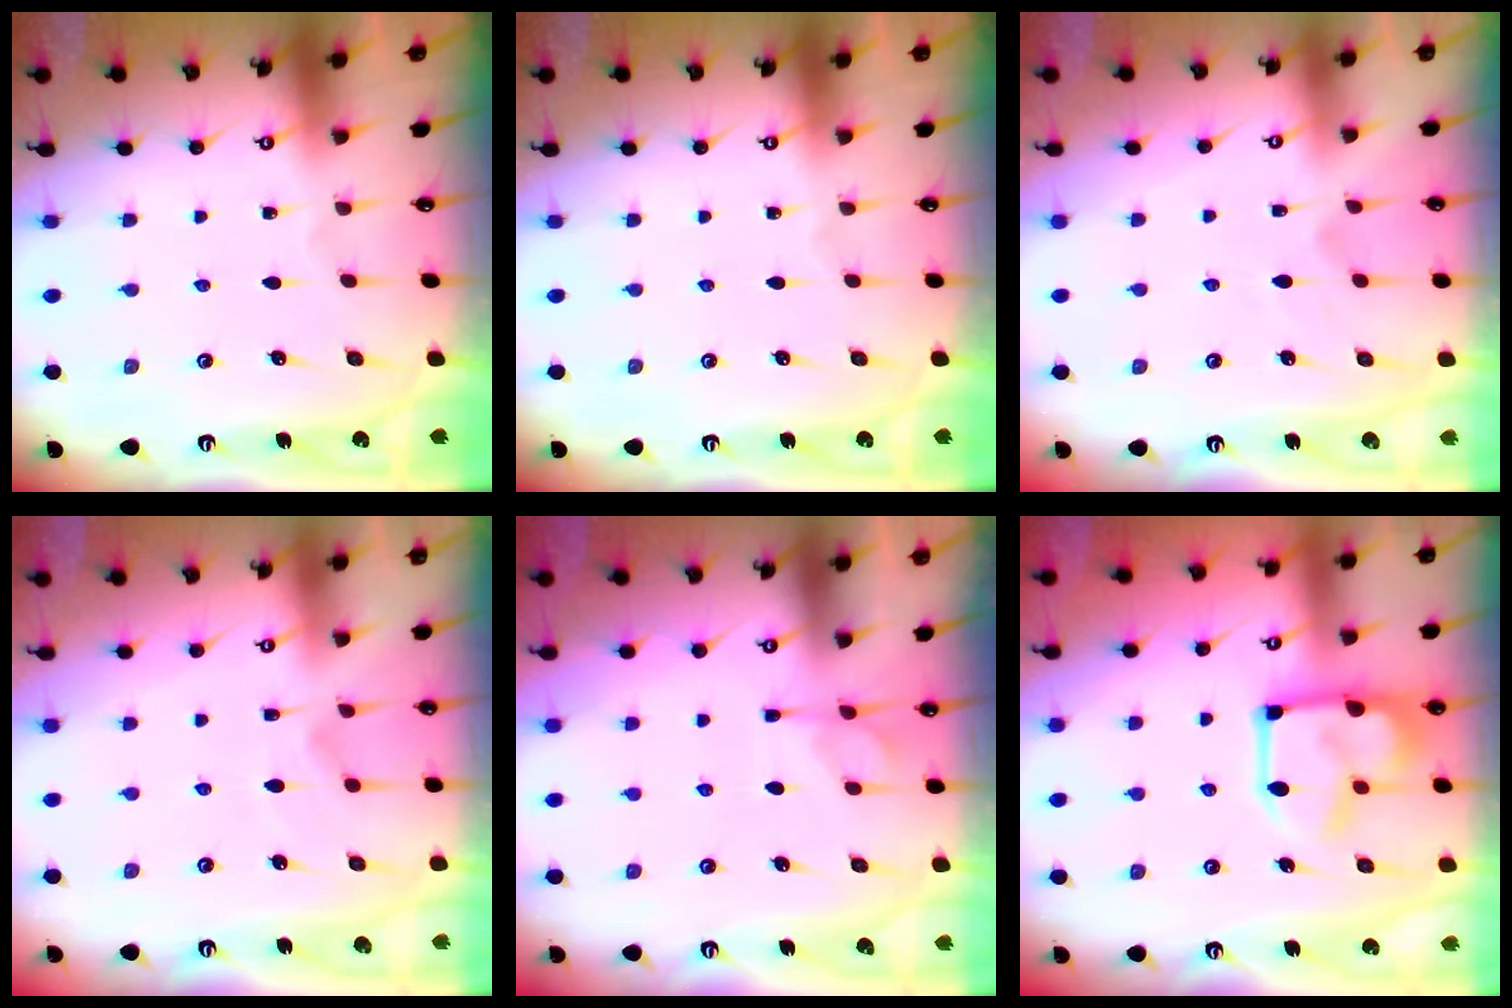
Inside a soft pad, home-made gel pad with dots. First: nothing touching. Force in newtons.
{"total": 0.0}
{"total": 2.4, "press": 2.2, "slide": 1.1}
{"total": 1.5, "press": 0.9, "slide": 1.2}
{"total": 2.9, "press": 2.6, "slide": 1.4}
{"total": 11.4, "press": 11.4, "slide": 1.3}